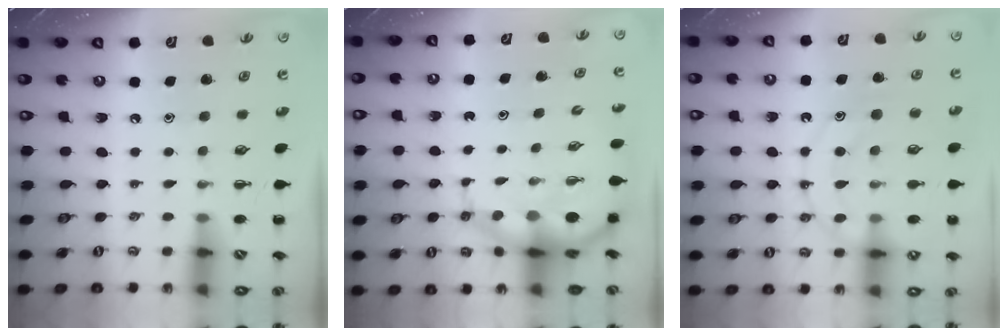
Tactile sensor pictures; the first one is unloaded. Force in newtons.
{"total": 7.2, "press": 6.8, "slide": 2.1}
{"total": 11.8, "press": 11.8, "slide": 0.9}